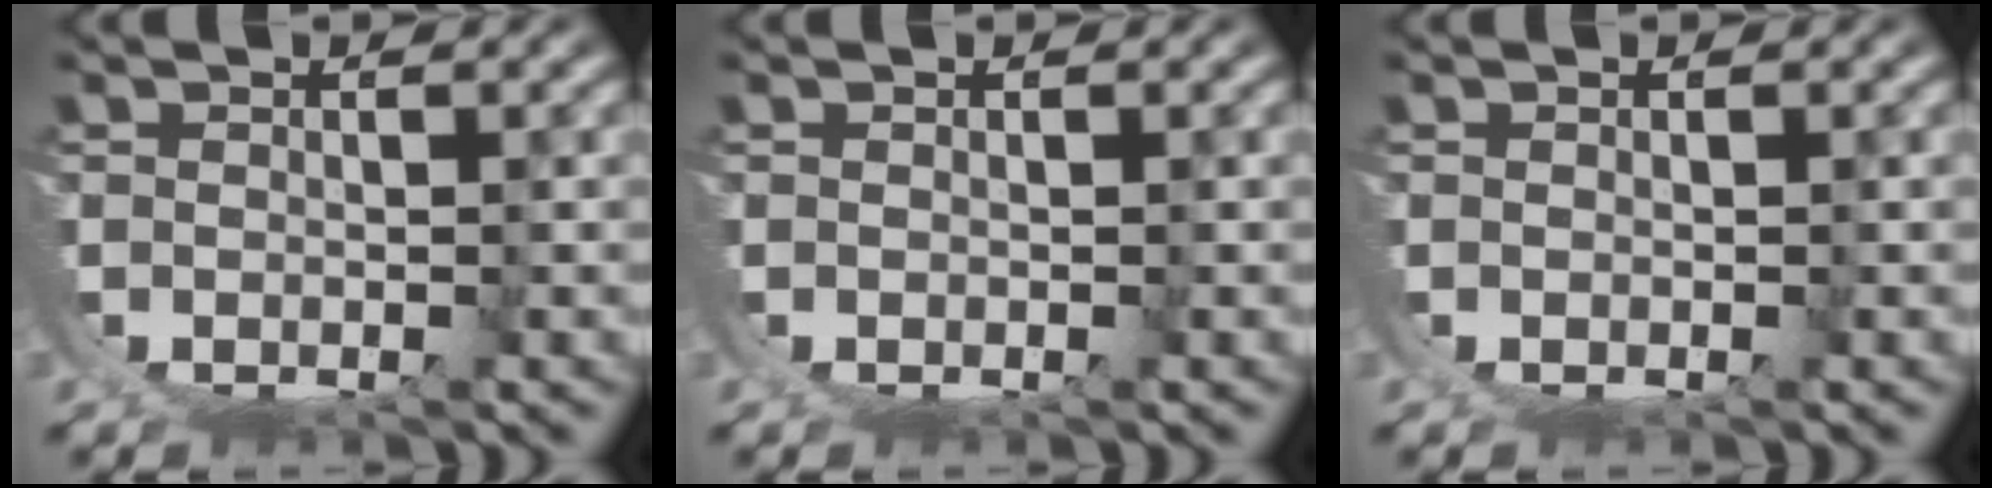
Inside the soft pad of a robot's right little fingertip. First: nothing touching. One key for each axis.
{"total": 0.0}
{"total": 0.0}